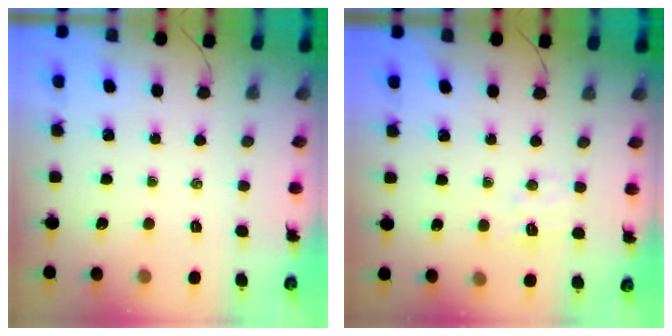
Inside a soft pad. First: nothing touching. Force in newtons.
{"total": 5.6, "press": 5.5, "slide": 1.2}